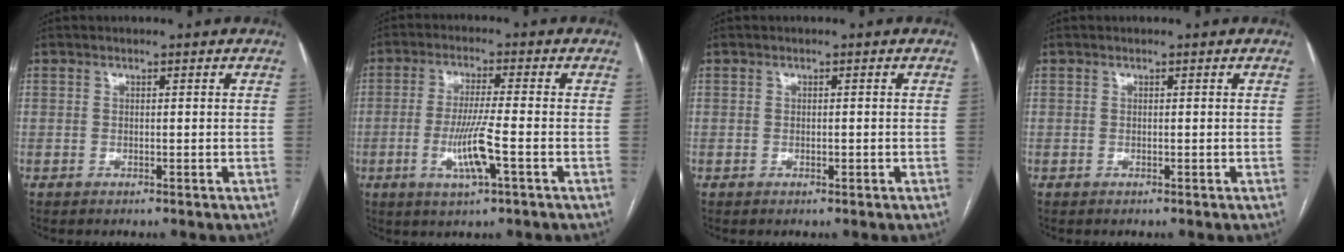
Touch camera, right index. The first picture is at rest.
{"total": 7.4, "force": [-2.3, 0.0, 7.1], "torque": [-0.137, -0.010, -0.042]}
{"total": 0.6, "force": [-0.2, 0.1, 0.5], "torque": [-0.011, 0.000, -0.001]}
{"total": 0.0}